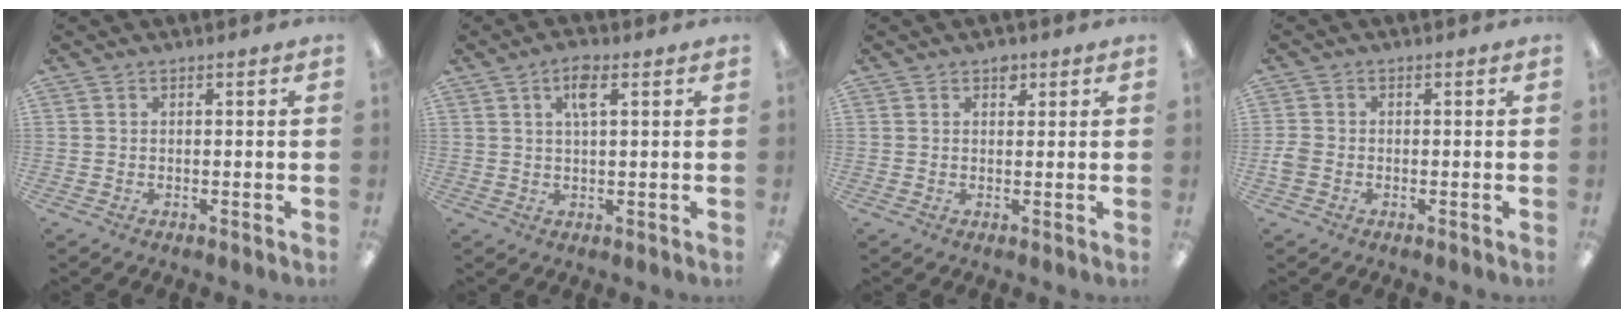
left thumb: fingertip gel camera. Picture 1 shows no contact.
{"total": 4.8, "force": [2.3, 1.6, 3.9], "torque": [-0.070, 0.001, 0.034]}
{"total": 2.2, "force": [1.4, 1.4, 0.9], "torque": [-0.002, -0.003, 0.022]}
{"total": 2.7, "force": [-0.9, 2.1, 1.5], "torque": [-0.022, 0.008, -0.015]}